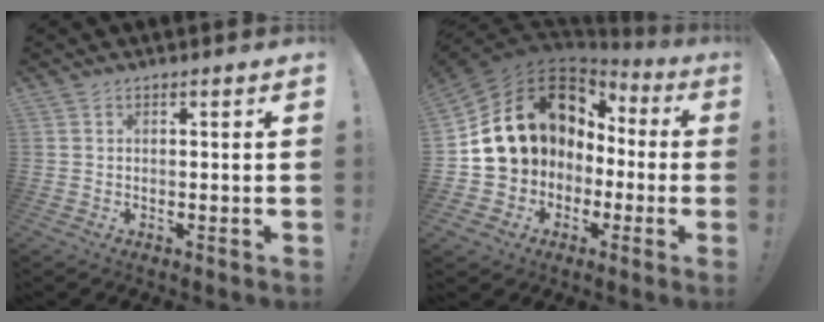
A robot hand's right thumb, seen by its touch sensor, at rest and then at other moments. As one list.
[{"total": 16.6, "force": [4.1, 13.8, 8.3], "torque": [-0.132, -0.018, 0.104]}]